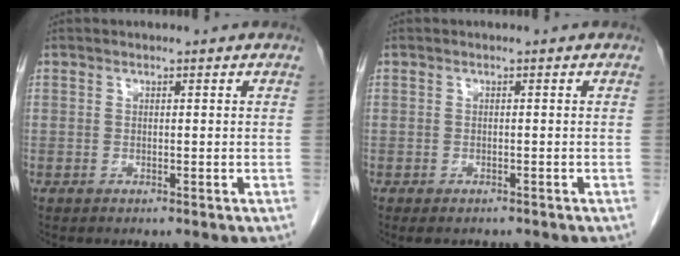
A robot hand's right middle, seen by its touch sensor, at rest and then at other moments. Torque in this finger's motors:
{"motor_torque": [0.04, -0.02, 0.01, 0.00]}